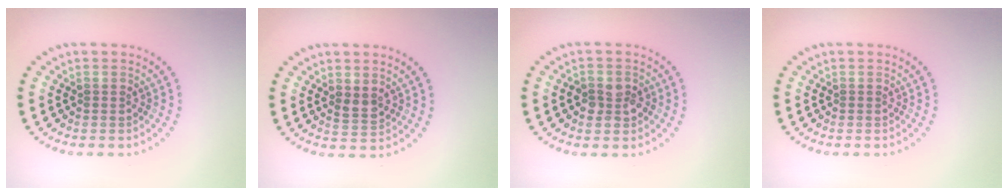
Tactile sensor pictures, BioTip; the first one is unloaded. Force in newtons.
{"total": 1.4, "press": 1.3, "slide": 0.6}
{"total": 2.5, "press": 2.4, "slide": 0.4}
{"total": 0.0}